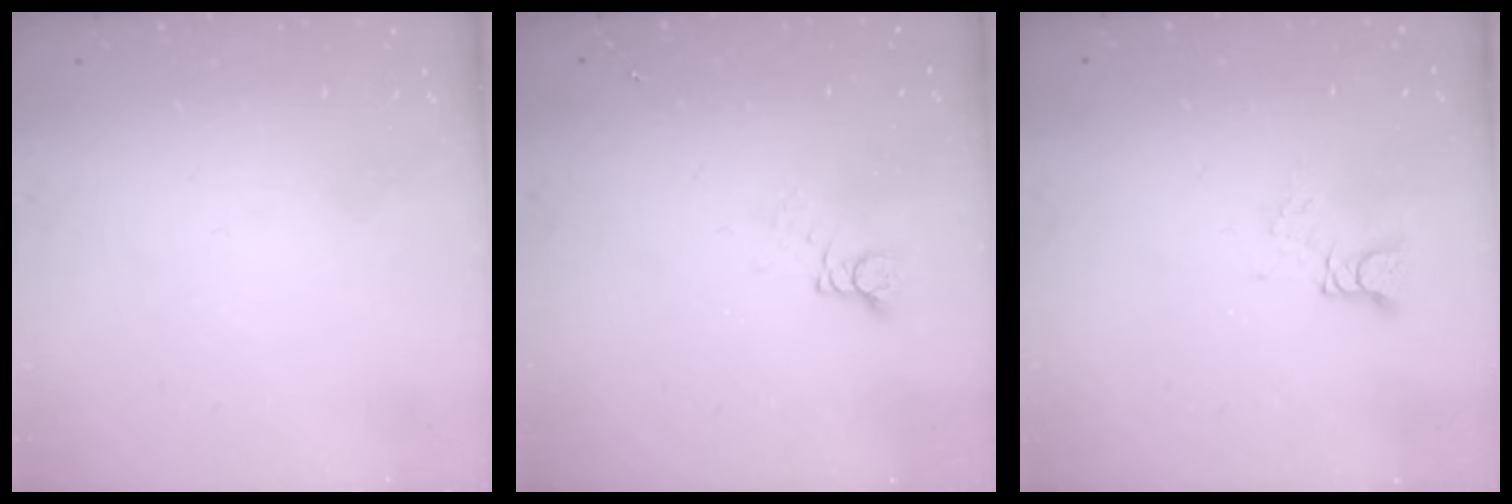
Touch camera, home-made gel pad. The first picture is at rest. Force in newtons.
{"total": 2.6, "press": 2.6, "slide": 0.3}
{"total": 2.9, "press": 2.9, "slide": 0.3}